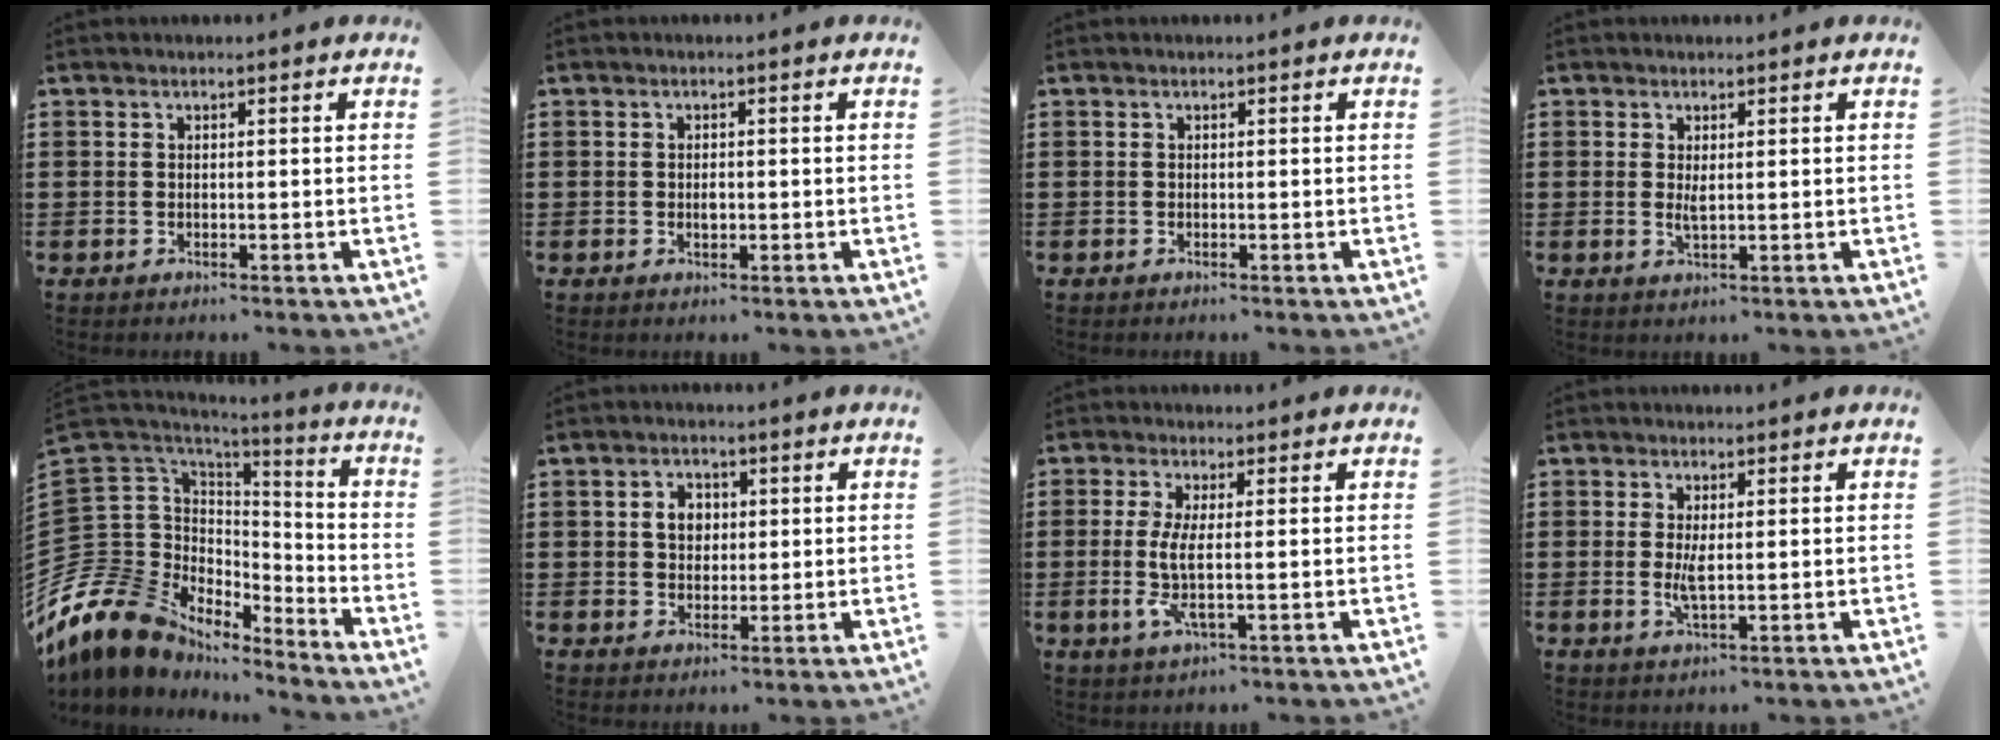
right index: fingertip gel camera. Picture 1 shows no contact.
{"total": 1.2, "force": [-0.1, 0.6, 1.1], "torque": [-0.022, 0.000, -0.002]}
{"total": 0.0}
{"total": 1.7, "force": [0.4, 0.4, 1.6], "torque": [-0.033, -0.002, 0.008]}
{"total": 13.0, "force": [-8.1, 9.2, 4.5], "torque": [-0.166, -0.019, -0.154]}
{"total": 3.6, "force": [0.6, 2.8, 2.1], "torque": [-0.051, 0.013, 0.007]}
{"total": 5.2, "force": [-0.3, 0.7, 5.1], "torque": [-0.116, -0.013, -0.012]}
{"total": 2.8, "force": [0.2, 0.7, 2.7], "torque": [-0.059, -0.005, 0.001]}